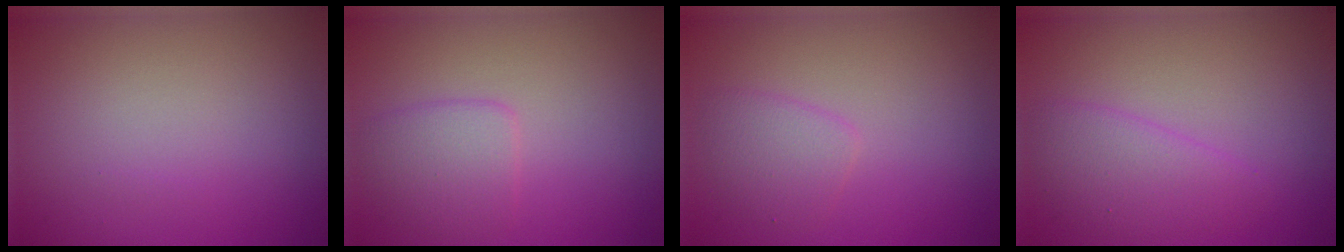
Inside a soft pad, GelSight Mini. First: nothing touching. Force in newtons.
{"total": 2.4, "press": 2.4, "slide": 0.2}
{"total": 1.9, "press": 1.9, "slide": 0.0}
{"total": 2.8, "press": 2.8, "slide": 0.2}